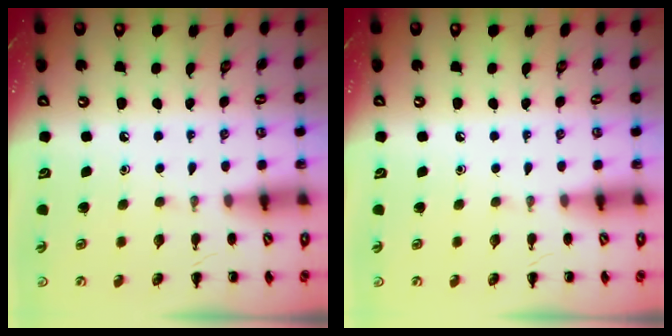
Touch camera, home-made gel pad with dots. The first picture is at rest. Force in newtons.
{"total": 0.0}